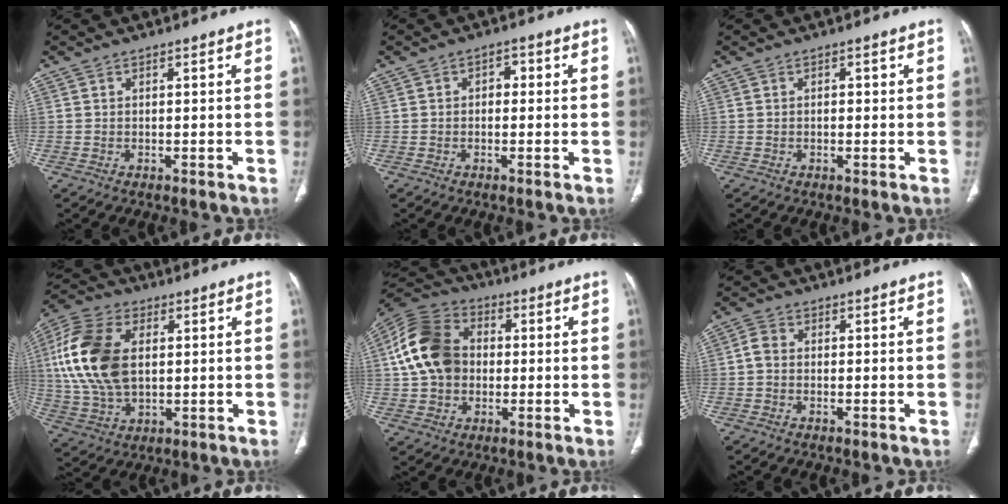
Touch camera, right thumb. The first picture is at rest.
{"total": 2.3, "force": [0.1, 1.7, 1.5], "torque": [-0.006, 0.008, -0.008]}
{"total": 1.0, "force": [0.1, 0.7, 0.8], "torque": [-0.005, 0.001, -0.002]}
{"total": 17.3, "force": [2.7, 10.7, 13.4], "torque": [-0.277, 0.002, 0.050]}
{"total": 14.4, "force": [0.6, 11.2, 9.0], "torque": [-0.151, 0.025, 0.001]}
{"total": 2.4, "force": [-0.4, 1.7, 1.6], "torque": [-0.030, 0.007, -0.016]}